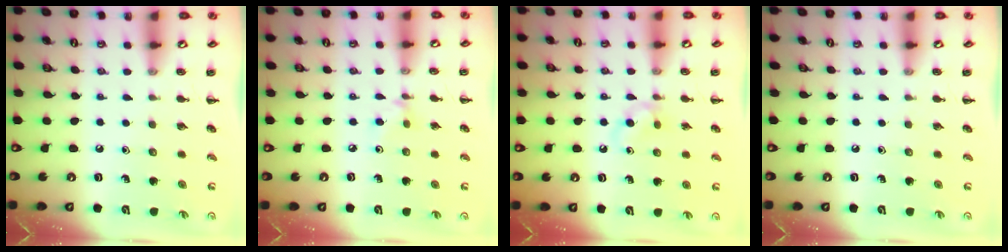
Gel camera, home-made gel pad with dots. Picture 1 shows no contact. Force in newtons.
{"total": 3.0, "press": 2.8, "slide": 0.9}
{"total": 3.9, "press": 3.8, "slide": 1.1}
{"total": 0.0}